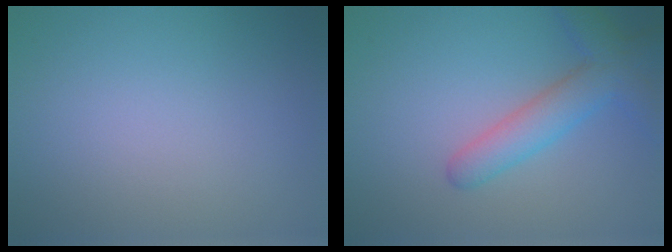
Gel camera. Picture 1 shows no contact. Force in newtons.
{"total": 4.0, "press": 4.0, "slide": 0.3}